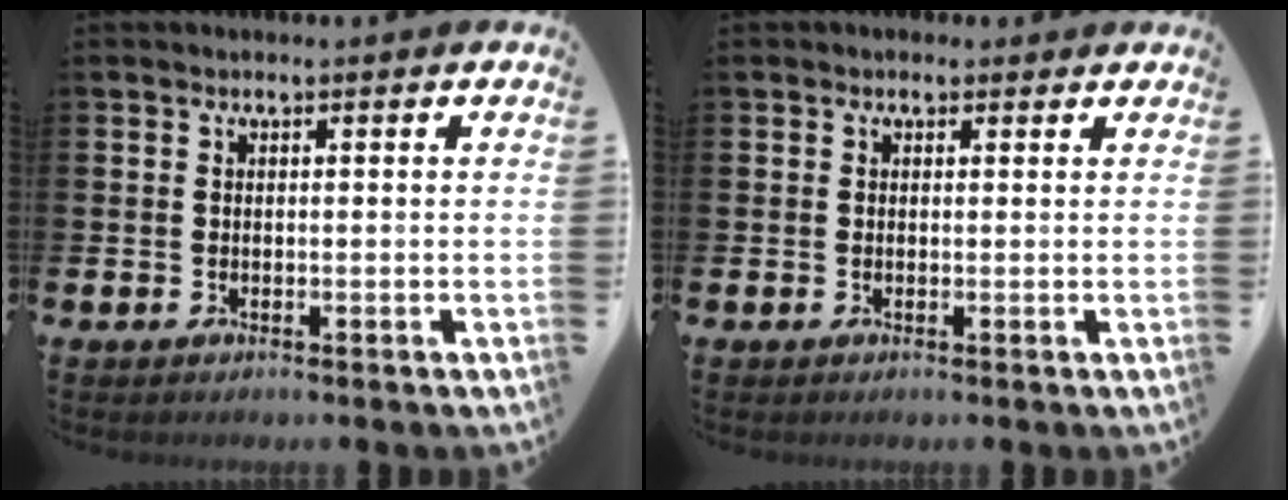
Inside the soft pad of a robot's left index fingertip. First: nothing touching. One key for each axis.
{"total": 0.8, "fx": 0.5, "fy": 0.6, "fz": 0.1, "tx": 0.013, "ty": 0.004, "tz": 0.005}